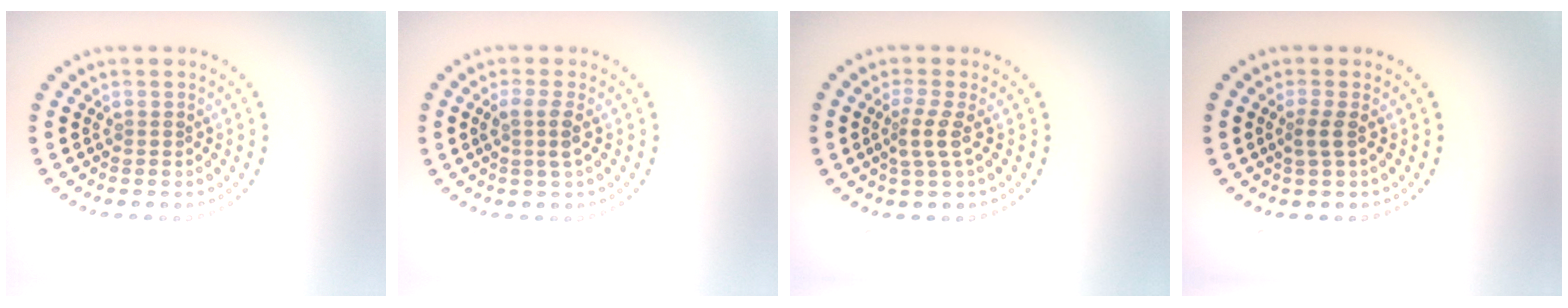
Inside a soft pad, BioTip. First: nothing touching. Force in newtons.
{"total": 2.0, "press": 1.6, "slide": 1.1}
{"total": 2.2, "press": 1.6, "slide": 1.5}
{"total": 1.4, "press": 1.0, "slide": 1.0}